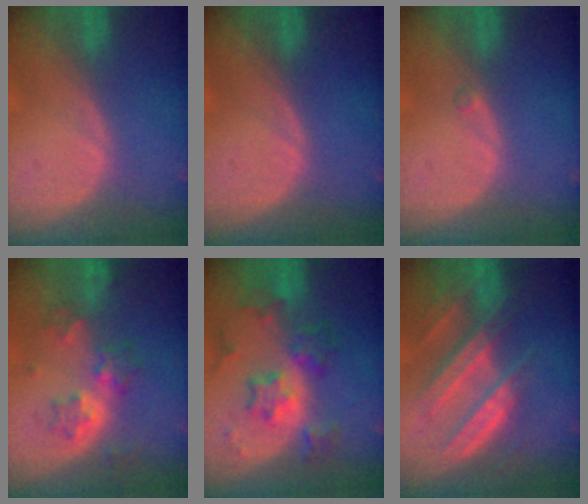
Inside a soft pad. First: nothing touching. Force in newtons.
{"total": 0.0}
{"total": 0.5, "press": 0.5, "slide": 0.2}
{"total": 6.5, "press": 5.7, "slide": 3.2}
{"total": 8.0, "press": 8.0, "slide": 0.5}
{"total": 8.8, "press": 8.0, "slide": 3.6}